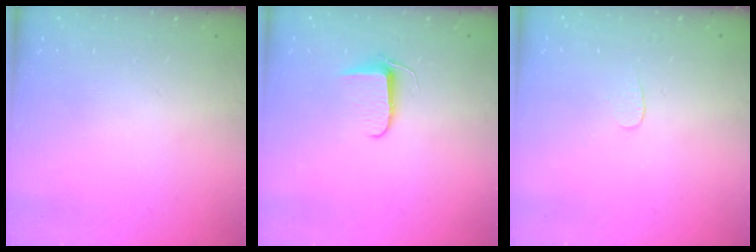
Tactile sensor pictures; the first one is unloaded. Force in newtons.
{"total": 6.4, "press": 6.3, "slide": 0.8}
{"total": 3.0, "press": 3.0, "slide": 0.2}